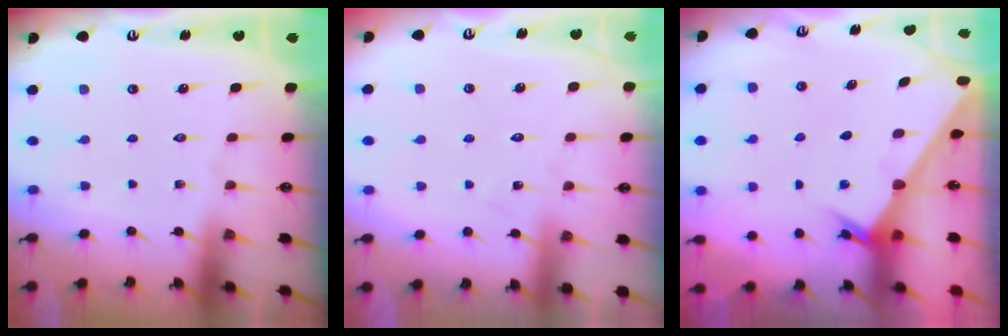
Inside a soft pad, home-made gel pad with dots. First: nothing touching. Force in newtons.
{"total": 6.8, "press": 6.8, "slide": 0.6}
{"total": 2.3, "press": 2.3, "slide": 0.2}